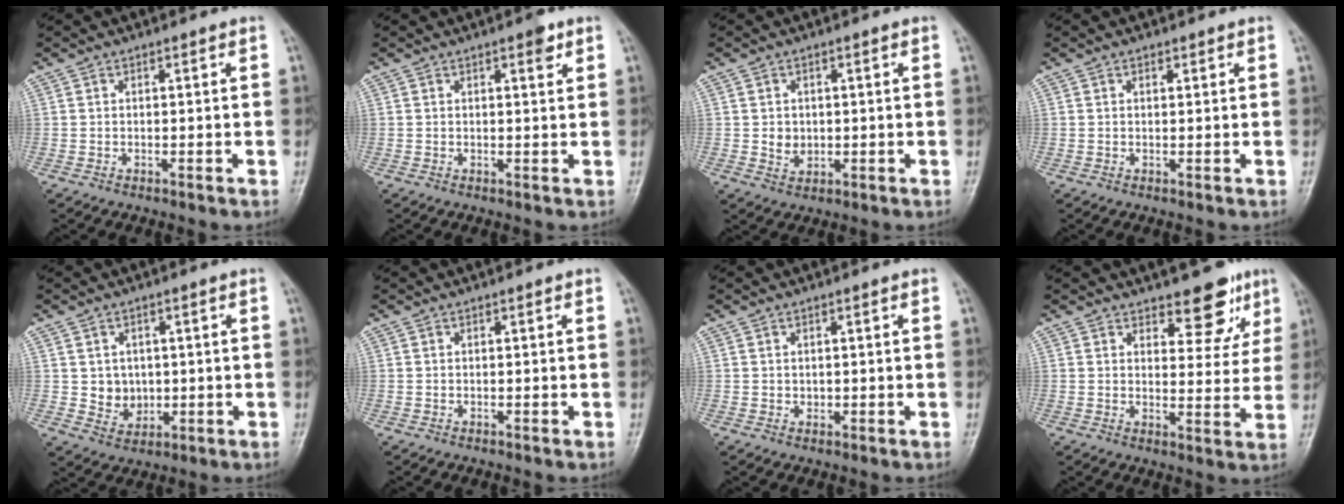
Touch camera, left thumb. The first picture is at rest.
{"total": 2.1, "force": [1.2, 0.7, 1.6], "torque": [-0.013, -0.002, 0.012]}
{"total": 3.3, "force": [-0.1, 2.8, 1.7], "torque": [-0.010, 0.001, 0.005]}
{"total": 0.7, "force": [0.3, 0.5, 0.3], "torque": [0.000, 0.001, 0.003]}
{"total": 5.3, "force": [0.2, 4.7, 2.4], "torque": [-0.008, -0.002, 0.014]}
{"total": 0.0}
{"total": 0.9, "force": [0.2, 0.8, 0.4], "torque": [0.000, 0.000, 0.005]}
{"total": 8.0, "force": [5.4, 4.0, 4.3], "torque": [-0.013, -0.031, 0.071]}